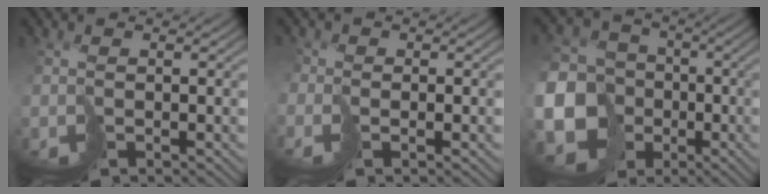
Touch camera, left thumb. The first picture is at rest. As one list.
[{"total": 1.1, "force": [-0.6, 0.1, -0.9], "torque": [0.033, 0.003, -0.016]}, {"total": 18.8, "force": [-6.3, 16.1, 7.4], "torque": [-0.212, -0.057, -0.119]}]